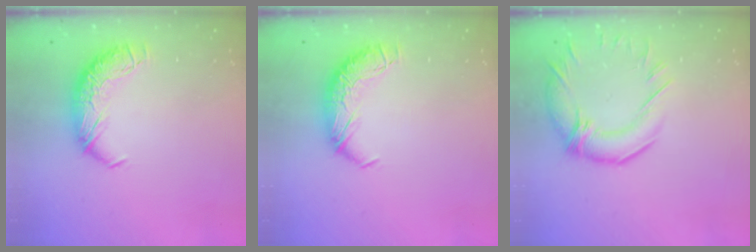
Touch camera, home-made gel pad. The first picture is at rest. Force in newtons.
{"total": 0.0}
{"total": 3.8, "press": 3.1, "slide": 2.3}